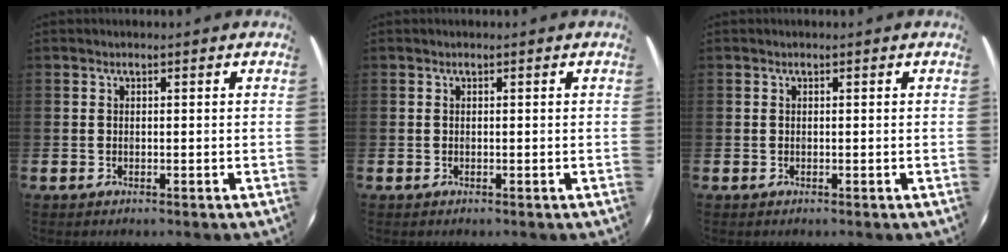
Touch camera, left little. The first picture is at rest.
{"total": 0.0}
{"total": 0.0}